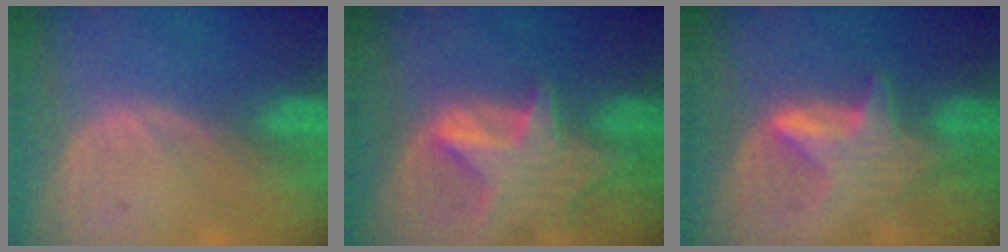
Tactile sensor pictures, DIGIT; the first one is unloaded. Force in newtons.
{"total": 7.9, "press": 7.2, "slide": 3.2}
{"total": 5.8, "press": 5.7, "slide": 0.7}